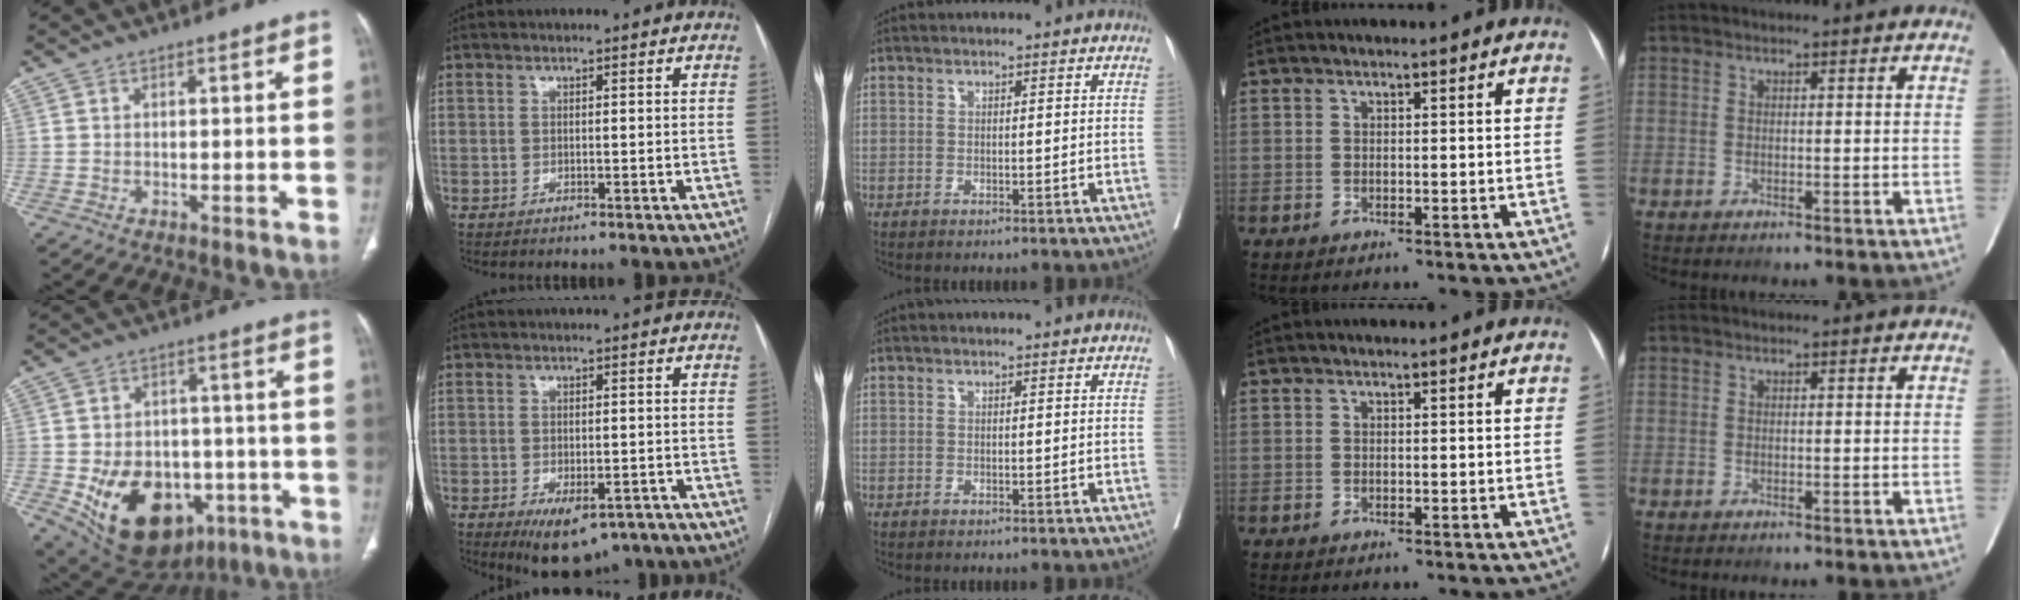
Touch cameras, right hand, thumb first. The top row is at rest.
{"thumb": {"total": 20.0, "force": [-6.6, 14.1, 12.6], "torque": [-0.180, 0.017, -0.075]}, "index": {"total": 8.4, "force": [-5.5, 4.0, 4.9], "torque": [-0.065, -0.003, -0.076]}}